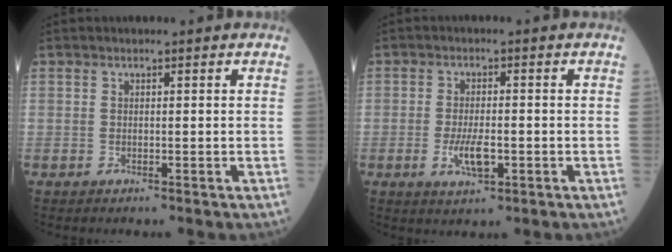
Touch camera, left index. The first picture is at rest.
{"total": 4.3, "force": [-1.3, 1.2, 3.9], "torque": [-0.076, -0.004, -0.018]}